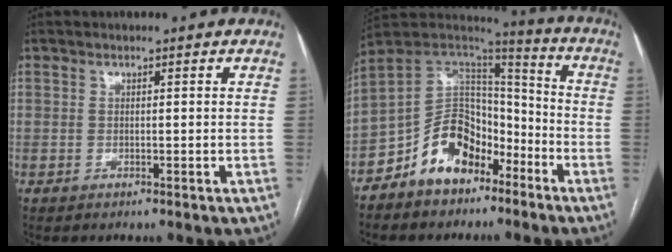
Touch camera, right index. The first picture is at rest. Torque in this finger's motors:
{"motor_torque": [0.25, -0.16, -0.51, -0.21]}